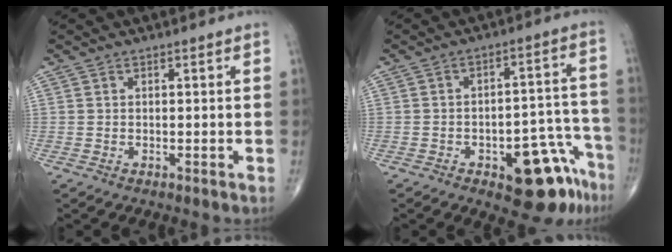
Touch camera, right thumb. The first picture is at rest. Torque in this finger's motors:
{"motor_torque": [4.31, 0.70, 0.63, -0.87, 0.03]}